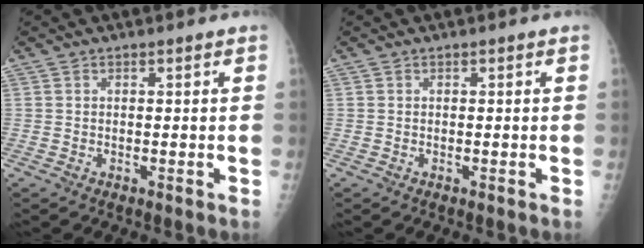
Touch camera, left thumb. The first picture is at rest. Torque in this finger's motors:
{"motor_torque": [-0.02, 0.03, -0.01, -0.02, 0.00]}